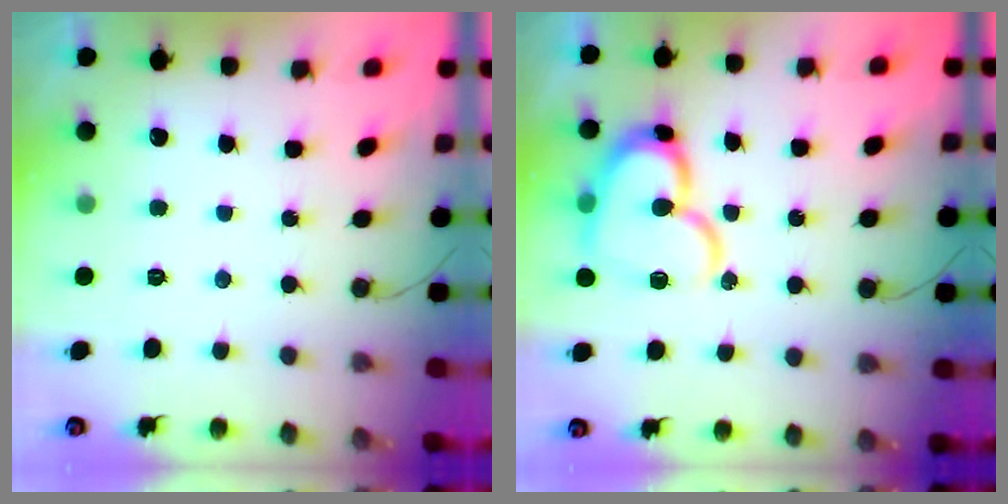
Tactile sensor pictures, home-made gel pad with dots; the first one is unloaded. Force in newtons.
{"total": 16.3, "press": 16.2, "slide": 2.0}